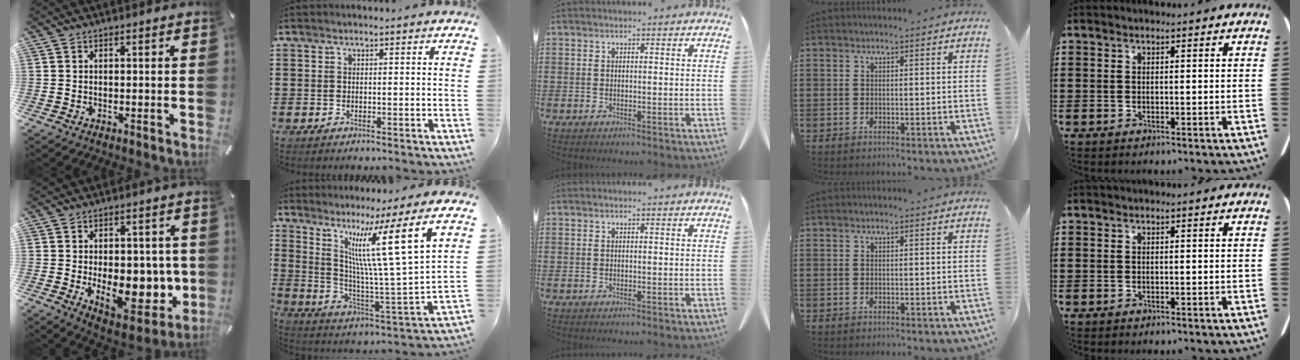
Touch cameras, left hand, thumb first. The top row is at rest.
{"thumb": {"total": 14.7, "force": [-1.8, 8.9, 11.6], "torque": [-0.152, -0.012, -0.018]}, "index": {"total": 13.4, "force": [6.6, -0.1, 11.6], "torque": [-0.216, -0.046, 0.091]}}